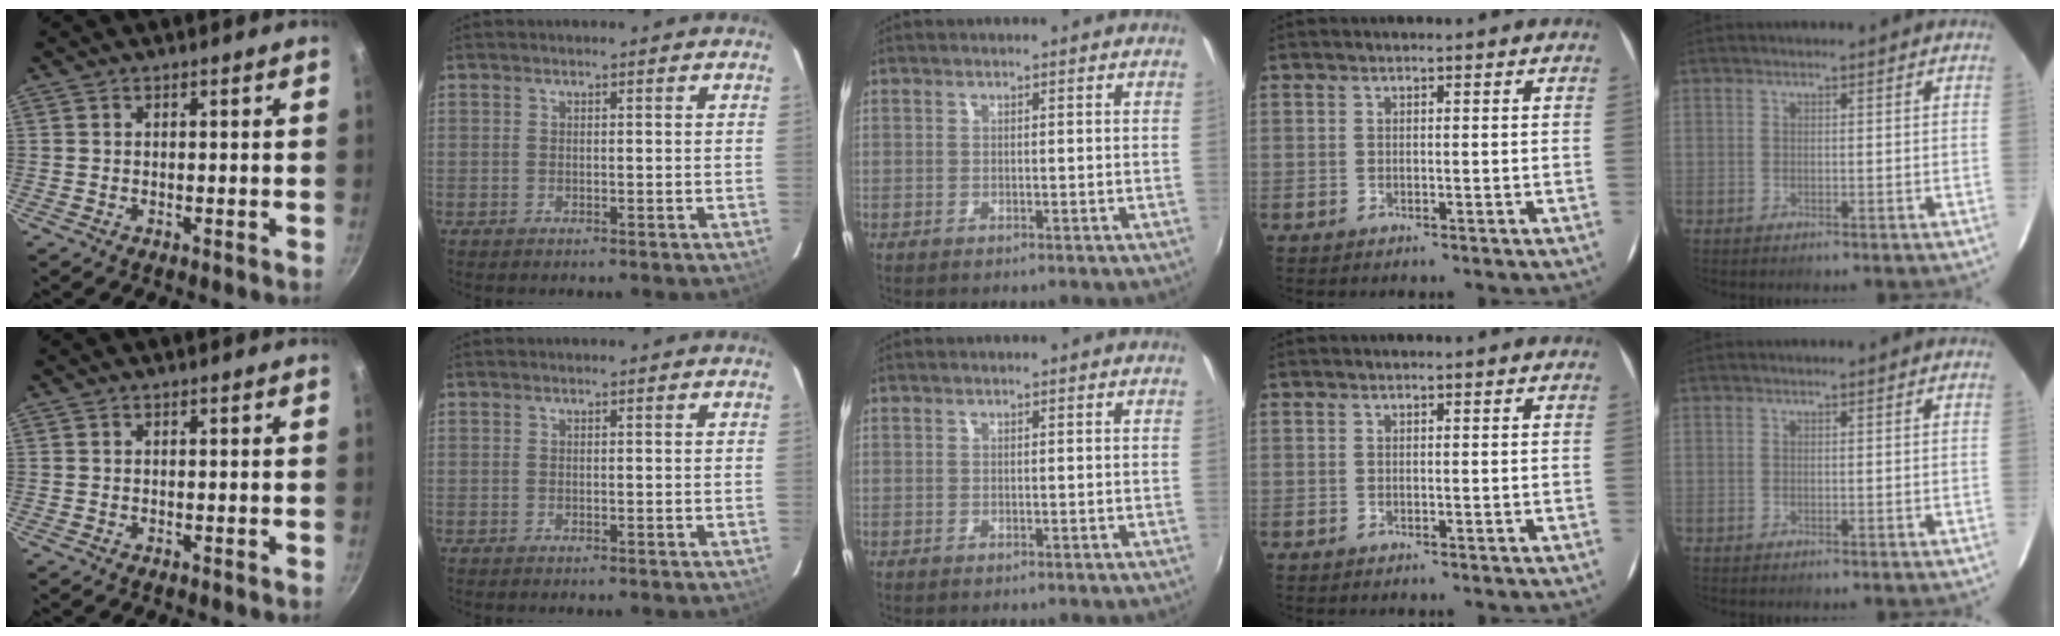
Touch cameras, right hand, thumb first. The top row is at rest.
{}